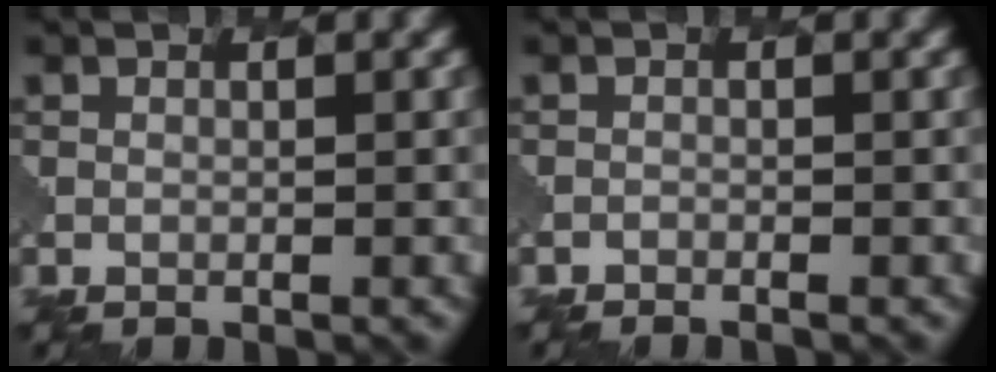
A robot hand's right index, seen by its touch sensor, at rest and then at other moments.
{"total": 1.4, "force": [-1.3, 0.0, -0.3], "torque": [0.001, 0.003, -0.018]}